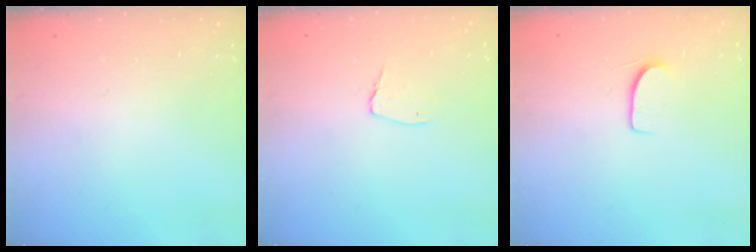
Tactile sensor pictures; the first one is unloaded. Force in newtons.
{"total": 5.4, "press": 5.3, "slide": 0.5}
{"total": 7.1, "press": 7.1, "slide": 0.6}